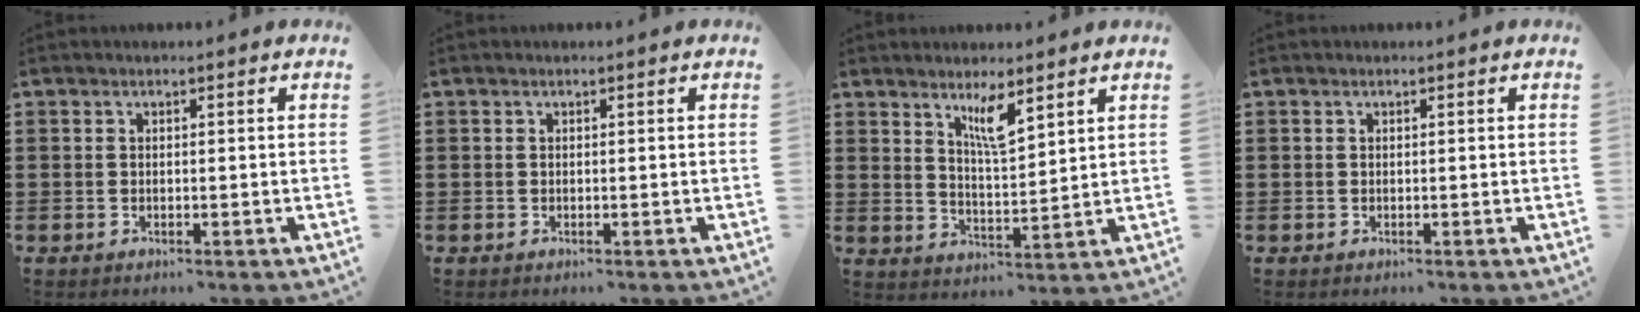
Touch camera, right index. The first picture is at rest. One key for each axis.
{"total": 0.0}
{"total": 5.7, "fx": 3.8, "fy": 1.1, "fz": 4.1, "tx": -0.073, "ty": -0.007, "tz": 0.061}
{"total": 0.0}